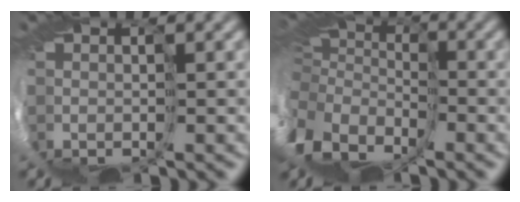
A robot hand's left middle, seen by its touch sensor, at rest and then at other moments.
{"total": 10.1, "force": [-3.0, 7.6, 6.0], "torque": [-0.195, -0.022, -0.039]}